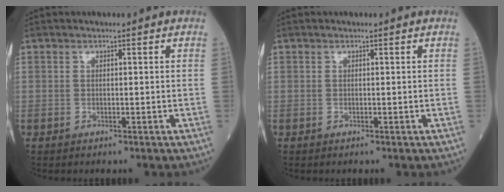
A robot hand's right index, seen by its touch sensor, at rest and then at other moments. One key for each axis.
{"total": 0.0}